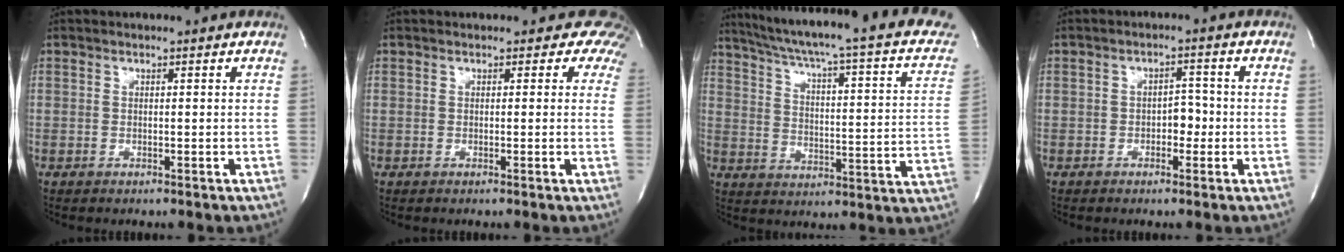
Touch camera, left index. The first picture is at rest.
{"total": 4.1, "force": [2.9, 2.9, 0.4], "torque": [0.033, -0.010, -0.001]}
{"total": 24.9, "force": [19.6, 3.0, 15.0], "torque": [-0.220, -0.026, 0.239]}
{"total": 3.0, "force": [-0.9, 1.8, 2.3], "torque": [-0.023, 0.010, -0.015]}